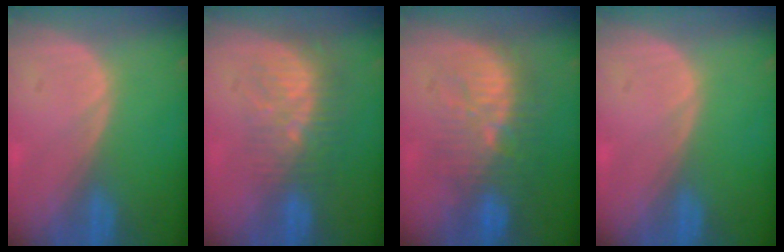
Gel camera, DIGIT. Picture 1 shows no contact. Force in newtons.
{"total": 8.9, "press": 7.5, "slide": 4.8}
{"total": 9.4, "press": 9.1, "slide": 2.2}
{"total": 0.0}